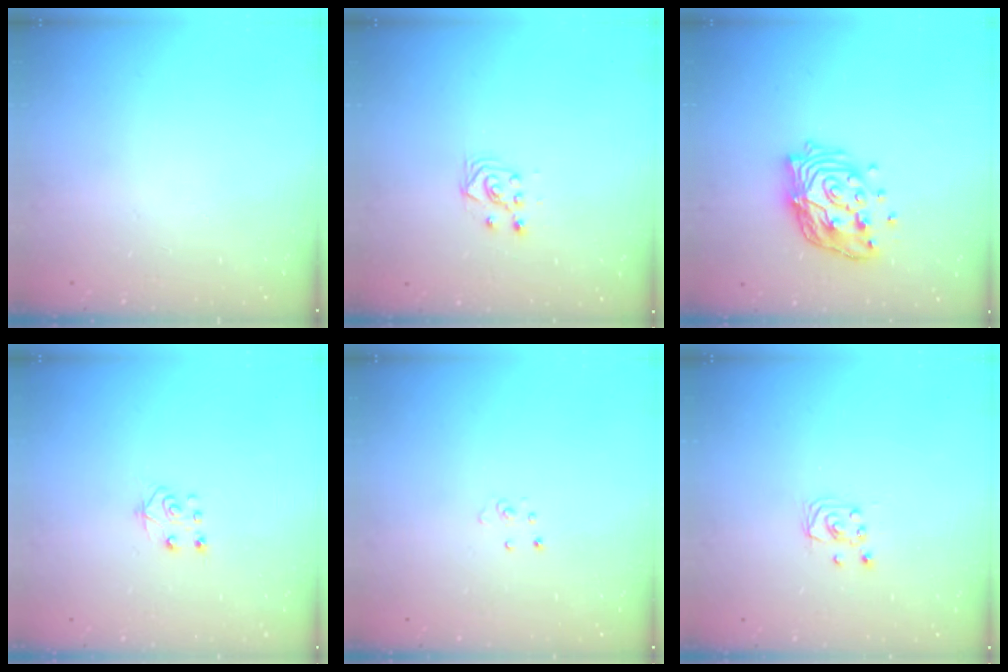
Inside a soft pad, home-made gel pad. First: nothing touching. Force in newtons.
{"total": 3.3, "press": 3.2, "slide": 0.8}
{"total": 15.6, "press": 15.6, "slide": 1.3}
{"total": 6.9, "press": 6.9, "slide": 0.6}
{"total": 2.5, "press": 2.5, "slide": 0.3}
{"total": 2.3, "press": 2.2, "slide": 0.3}